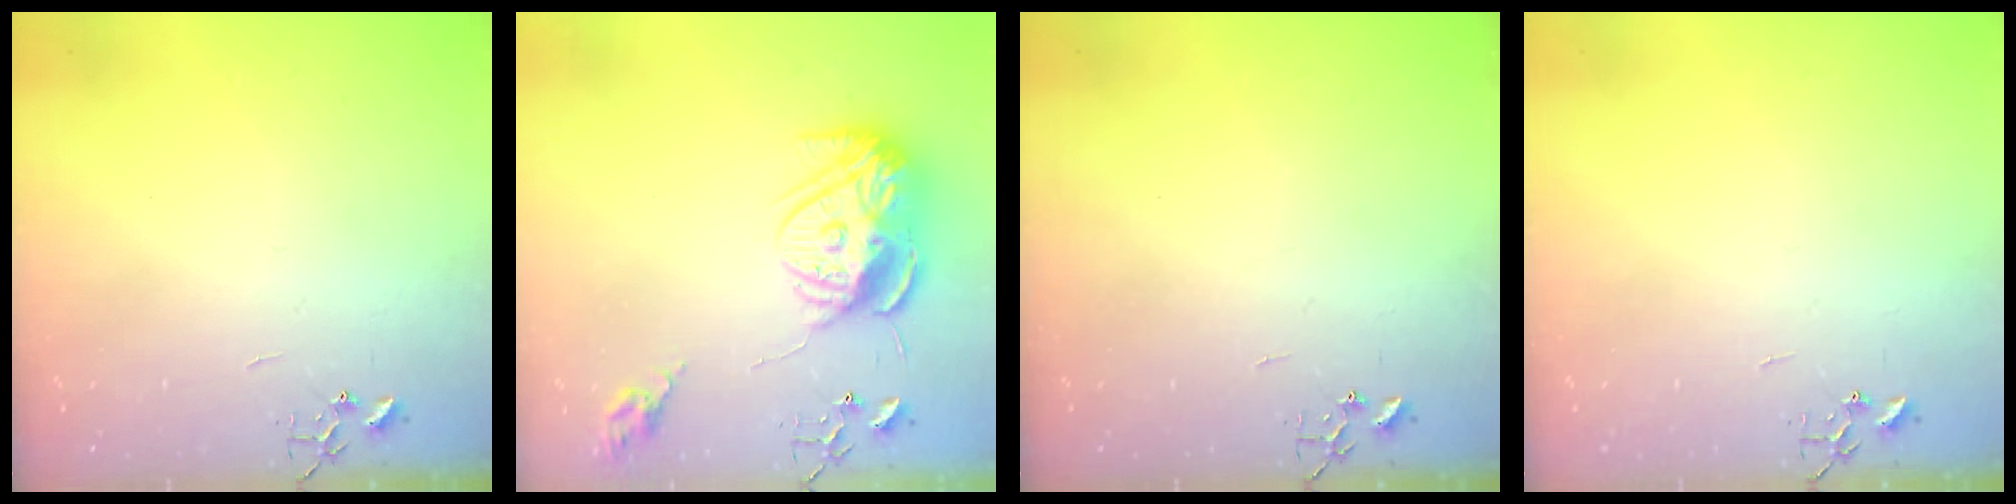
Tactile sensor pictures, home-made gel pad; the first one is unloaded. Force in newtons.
{"total": 14.9, "press": 14.8, "slide": 1.2}
{"total": 0.0}
{"total": 0.0}